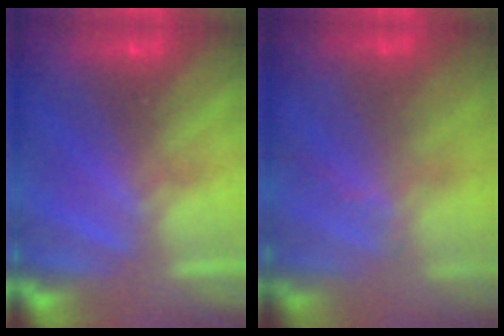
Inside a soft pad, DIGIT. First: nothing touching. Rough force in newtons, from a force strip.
{"total": 6.9}